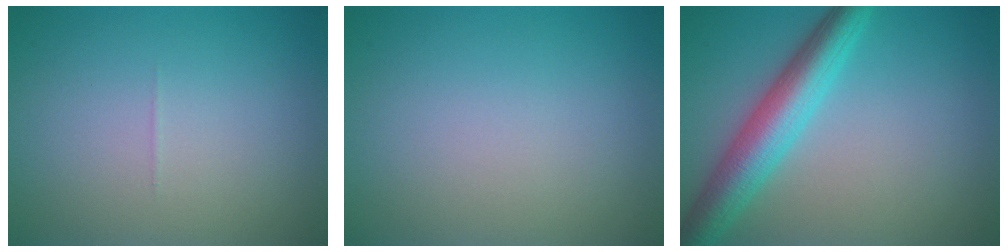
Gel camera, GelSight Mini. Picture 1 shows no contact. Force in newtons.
{"total": 0.0}
{"total": 5.8, "press": 5.8, "slide": 0.1}